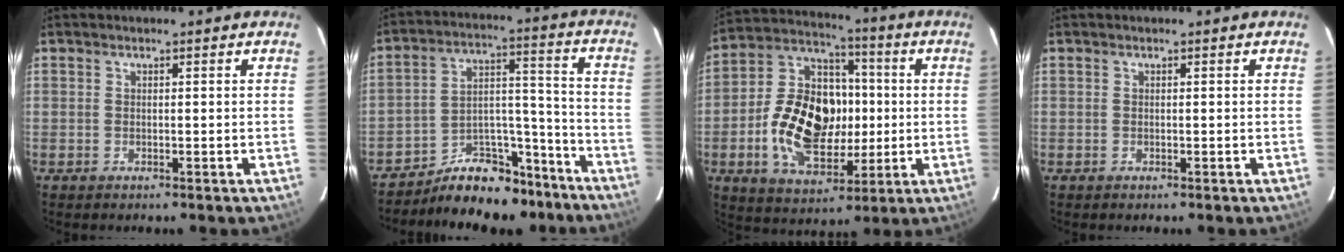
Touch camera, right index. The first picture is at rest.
{"total": 14.4, "force": [-12.0, 6.7, 4.2], "torque": [-0.063, 0.061, -0.172]}
{"total": 18.8, "force": [-2.1, 12.5, 13.8], "torque": [-0.280, 0.025, -0.025]}
{"total": 0.0}